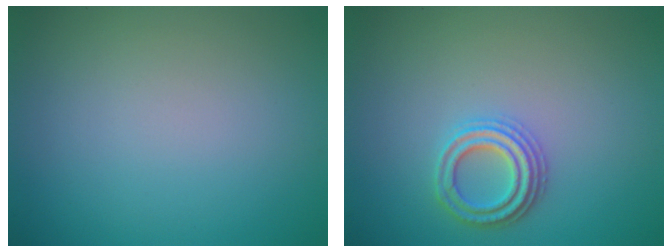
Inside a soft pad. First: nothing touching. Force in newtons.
{"total": 2.7, "press": 2.6, "slide": 0.8}